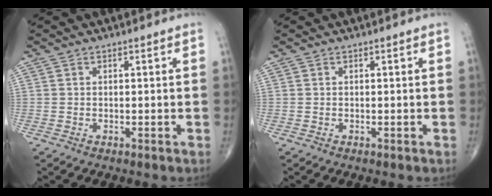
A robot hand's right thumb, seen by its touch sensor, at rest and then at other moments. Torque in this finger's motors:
{"motor_torque": [0.00, 0.00, 0.07, 0.07, 0.00]}